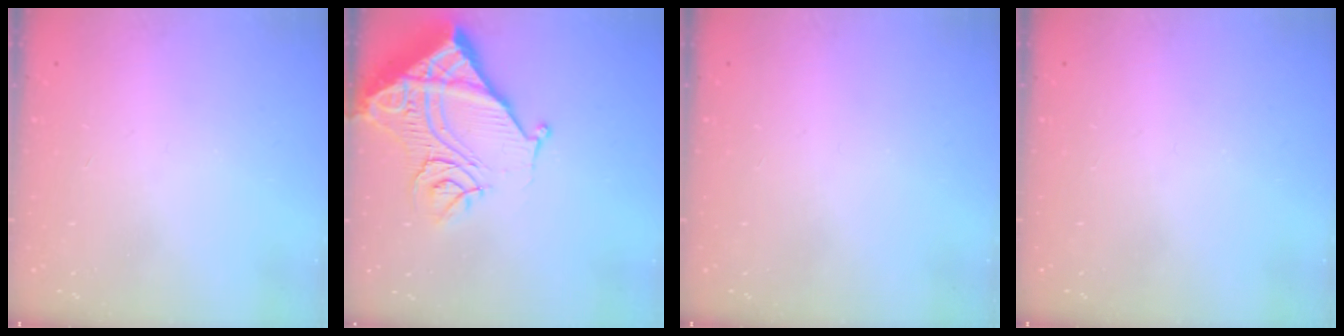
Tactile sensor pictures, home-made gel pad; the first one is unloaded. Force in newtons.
{"total": 14.2, "press": 14.1, "slide": 1.8}
{"total": 0.0}
{"total": 0.0}